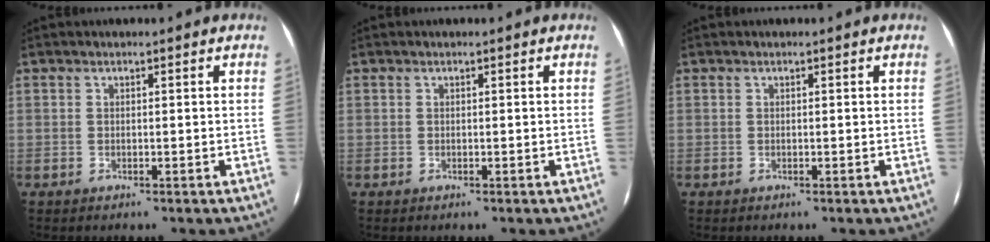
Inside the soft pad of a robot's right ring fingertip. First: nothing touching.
{"total": 0.0}
{"total": 0.0}